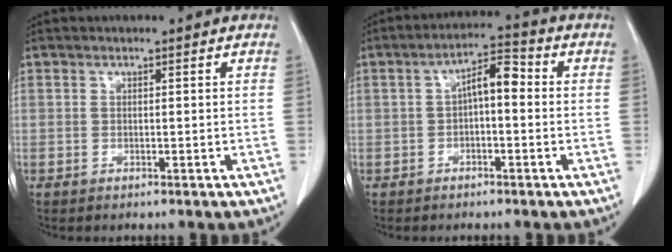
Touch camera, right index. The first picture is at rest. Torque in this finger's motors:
{"motor_torque": [0.45, -0.28, 0.28, 0.05]}